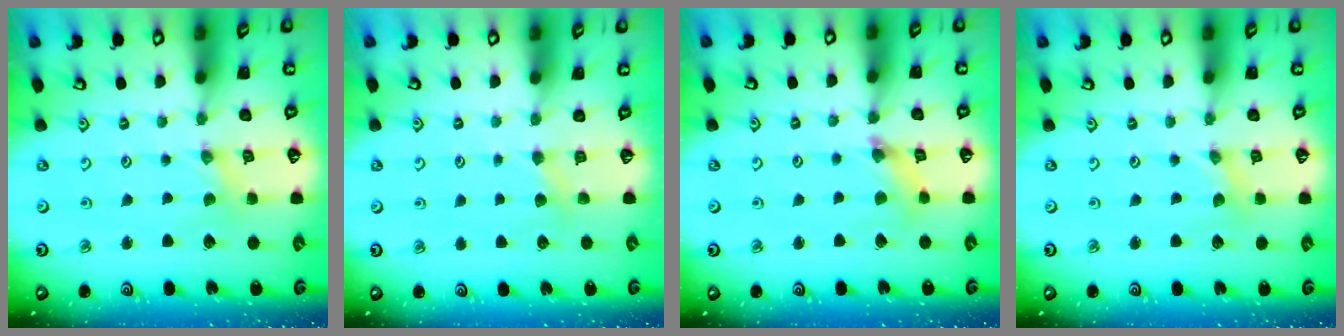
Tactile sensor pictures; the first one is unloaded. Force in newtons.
{"total": 3.2, "press": 3.2, "slide": 0.6}
{"total": 4.3, "press": 4.2, "slide": 0.3}
{"total": 0.0}